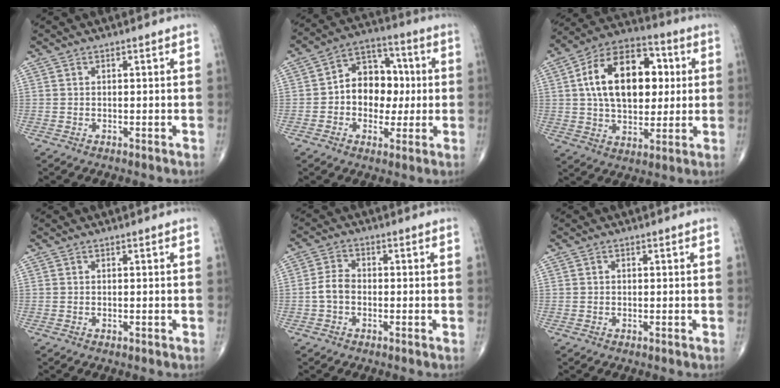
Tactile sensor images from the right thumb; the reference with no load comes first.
{"total": 12.2, "force": [0.0, 9.2, 8.0], "torque": [-0.073, 0.031, -0.009]}
{"total": 20.1, "force": [3.5, 12.3, 15.4], "torque": [-0.221, 0.017, 0.055]}
{"total": 0.0}
{"total": 3.8, "force": [-1.0, 2.6, 2.6], "torque": [-0.051, 0.014, -0.025]}
{"total": 0.0}